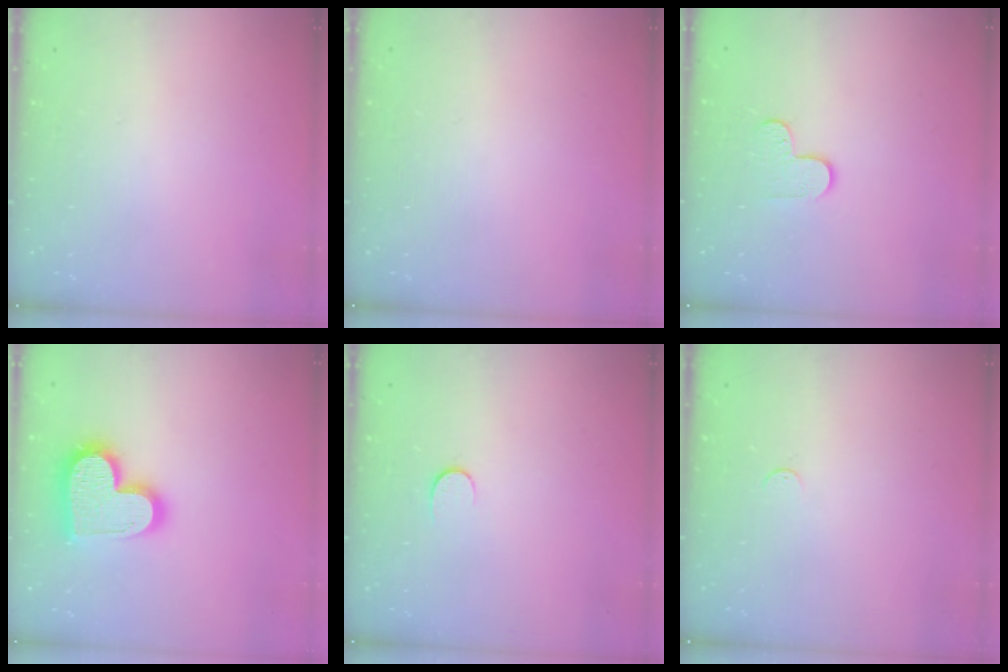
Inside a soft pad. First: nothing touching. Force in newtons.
{"total": 0.0}
{"total": 4.5, "press": 4.5, "slide": 0.4}
{"total": 17.9, "press": 17.8, "slide": 1.3}
{"total": 4.4, "press": 4.3, "slide": 0.7}
{"total": 2.7, "press": 2.7, "slide": 0.4}